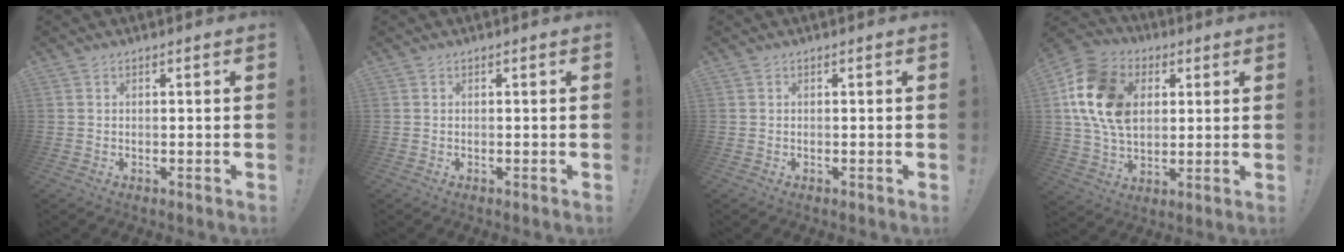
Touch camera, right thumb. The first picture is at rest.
{"total": 0.0}
{"total": 0.0}
{"total": 18.9, "force": [5.3, 14.0, 11.5], "torque": [-0.198, -0.012, 0.102]}